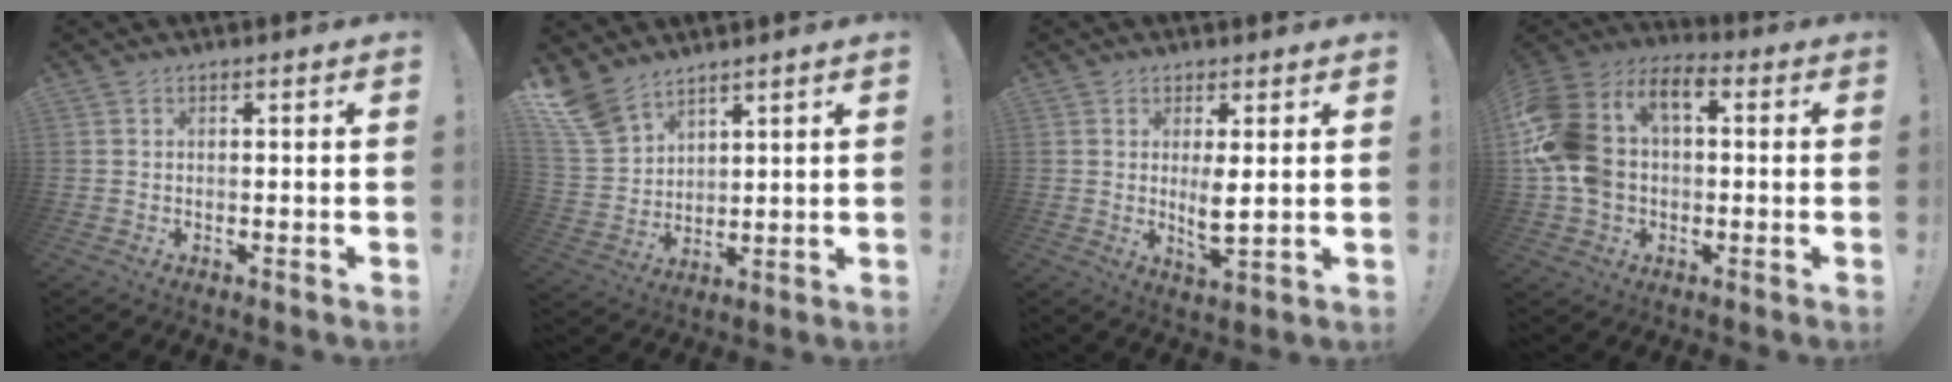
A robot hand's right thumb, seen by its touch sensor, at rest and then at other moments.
{"total": 10.5, "force": [8.3, 5.3, 3.5], "torque": [-0.075, -0.056, 0.166]}
{"total": 5.2, "force": [1.0, 1.1, 4.9], "torque": [-0.083, -0.020, 0.017]}
{"total": 17.1, "force": [3.2, 12.3, 11.5], "torque": [-0.241, -0.004, 0.060]}